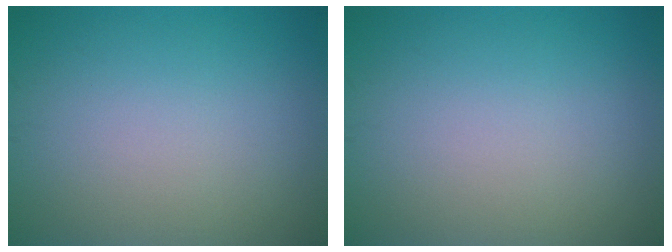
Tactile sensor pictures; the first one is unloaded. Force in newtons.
{"total": 0.0}